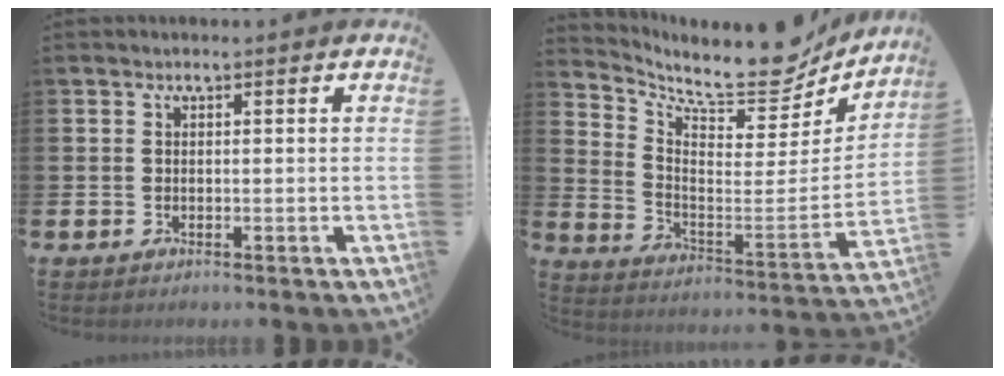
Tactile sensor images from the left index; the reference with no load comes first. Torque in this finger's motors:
{"motor_torque": [0.90, -1.24, 0.27, 0.03]}